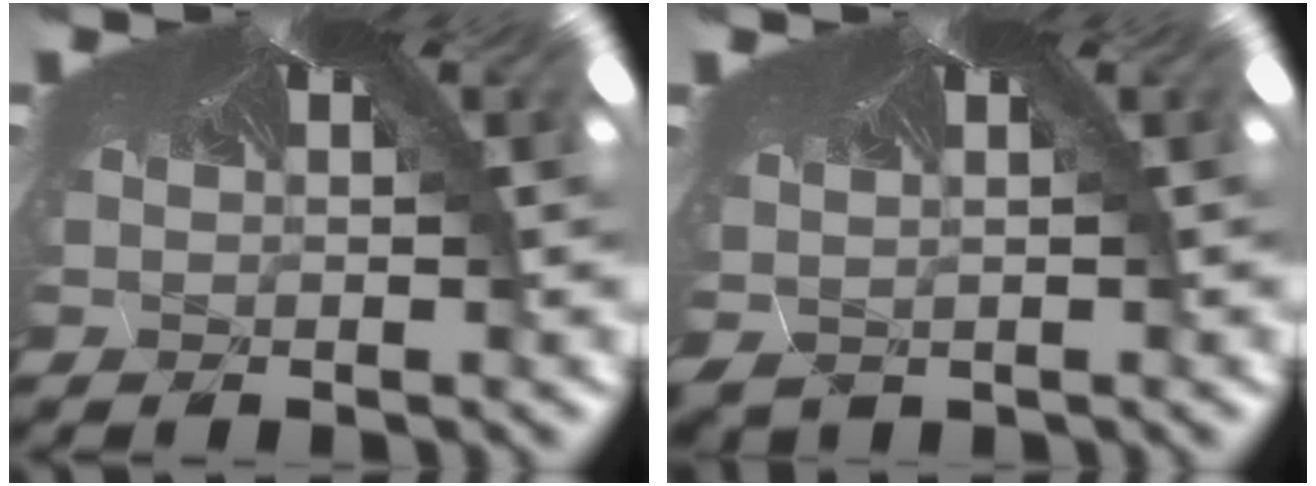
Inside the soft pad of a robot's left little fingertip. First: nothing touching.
{"total": 1.3, "force": [-1.0, 0.6, -0.4], "torque": [-0.012, -0.022, 0.005]}